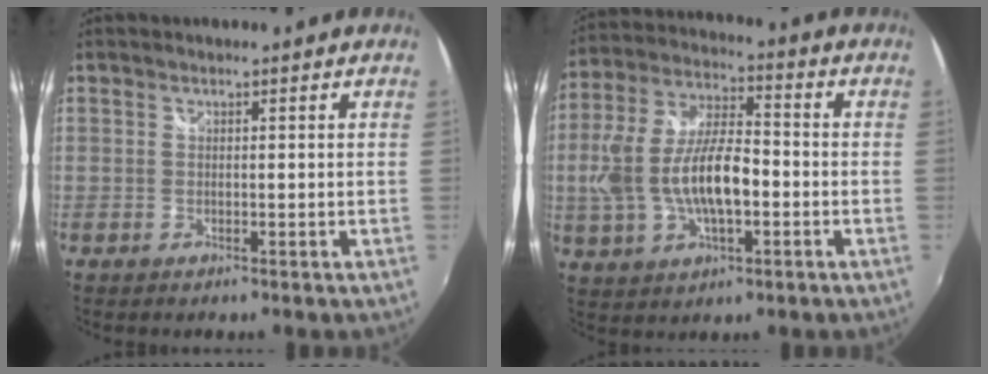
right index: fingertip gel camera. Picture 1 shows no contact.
{"total": 15.1, "force": [-2.8, 6.2, 13.4], "torque": [-0.271, 0.001, -0.045]}